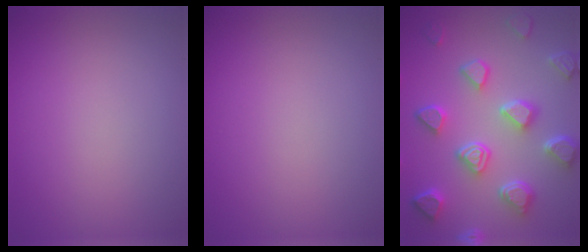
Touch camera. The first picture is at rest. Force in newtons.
{"total": 0.0}
{"total": 7.1, "press": 5.6, "slide": 4.4}